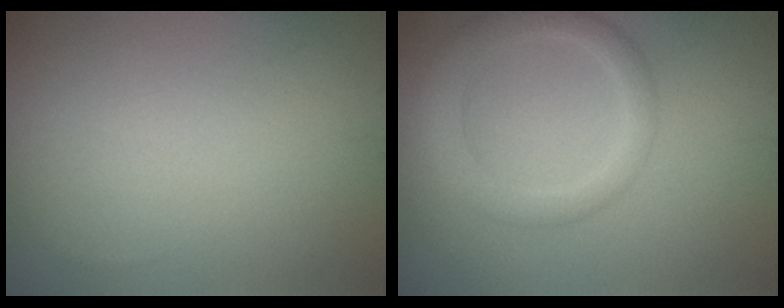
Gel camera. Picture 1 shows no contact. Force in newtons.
{"total": 3.6, "press": 3.6, "slide": 0.0}